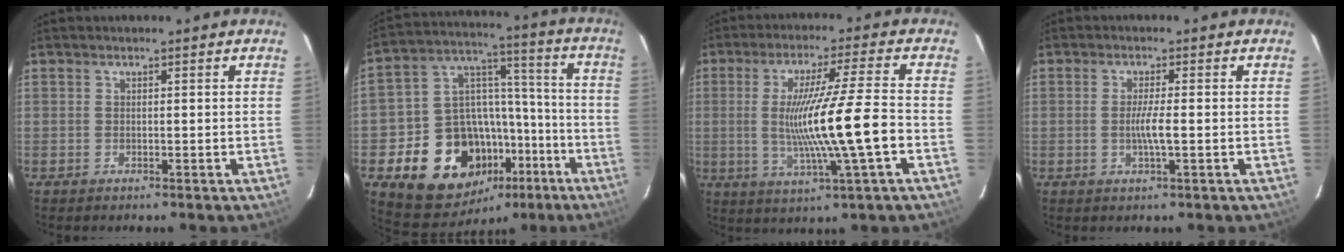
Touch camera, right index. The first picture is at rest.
{"total": 20.2, "force": [-9.3, 15.6, 8.9], "torque": [-0.185, 0.066, -0.114]}
{"total": 14.2, "force": [-2.4, -0.9, 14.0], "torque": [-0.244, -0.021, -0.030]}
{"total": 3.3, "force": [-0.6, -0.2, 3.3], "torque": [-0.061, -0.004, -0.012]}